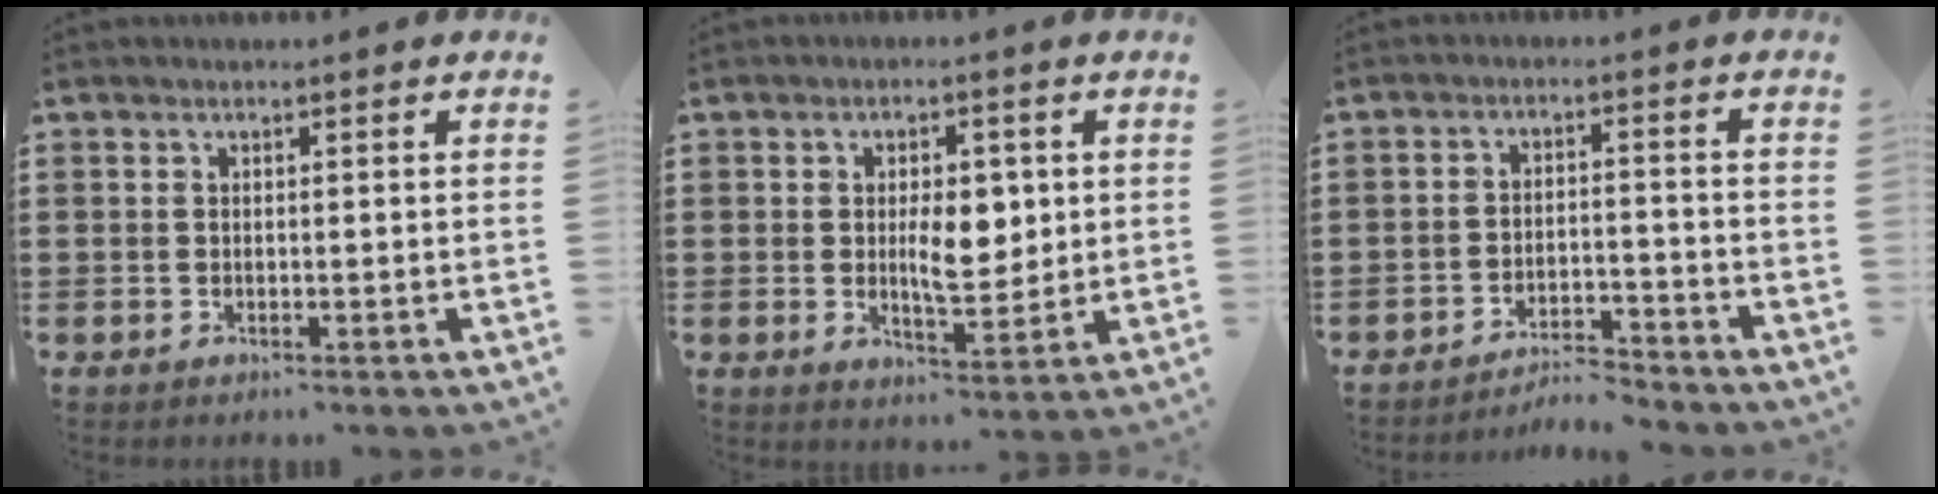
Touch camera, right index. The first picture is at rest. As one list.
[{"total": 6.9, "force": [0.3, 3.1, 6.1], "torque": [-0.092, -0.001, -0.001]}, {"total": 4.2, "force": [-4.2, 0.1, 0.5], "torque": [-0.016, 0.003, -0.089]}]